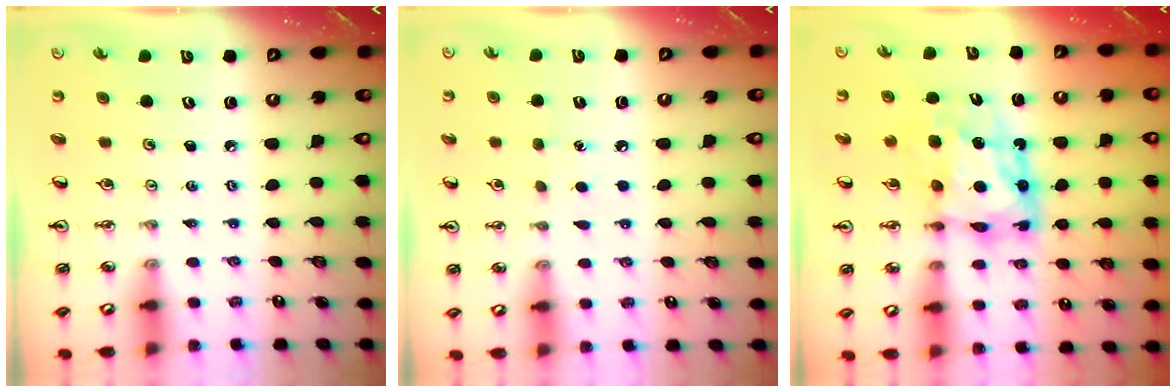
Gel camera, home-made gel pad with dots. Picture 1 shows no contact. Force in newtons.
{"total": 5.0, "press": 4.9, "slide": 0.6}
{"total": 10.0, "press": 9.9, "slide": 1.2}